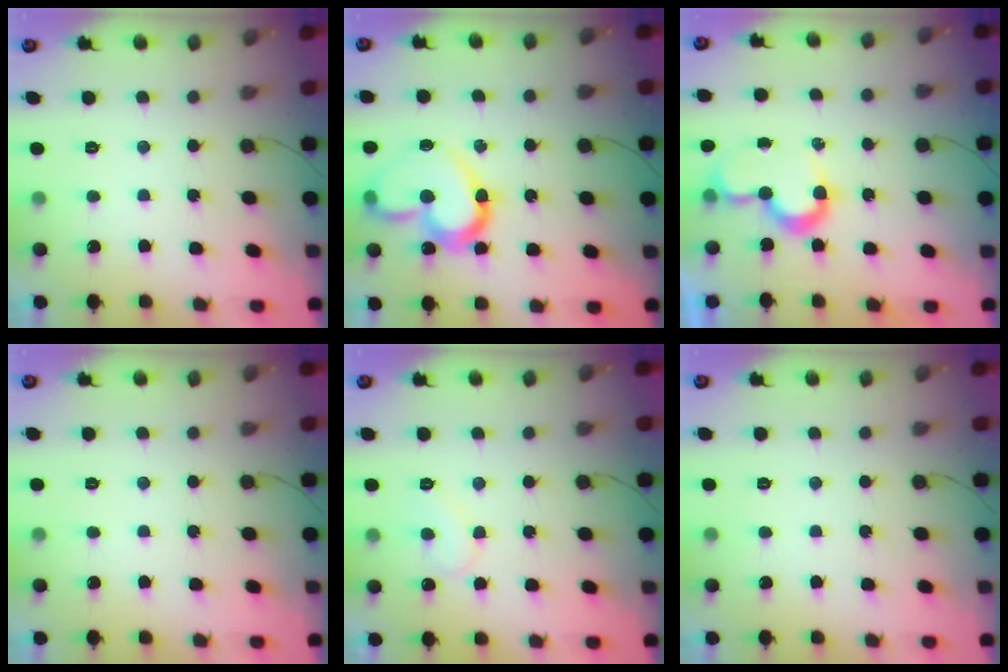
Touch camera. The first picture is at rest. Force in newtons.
{"total": 16.8, "press": 16.7, "slide": 1.5}
{"total": 7.8, "press": 7.8, "slide": 0.1}
{"total": 0.0}
{"total": 5.7, "press": 5.7, "slide": 0.6}
{"total": 0.0}